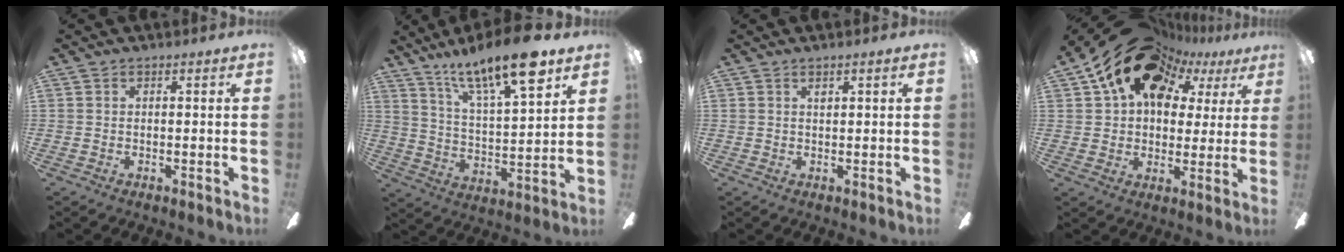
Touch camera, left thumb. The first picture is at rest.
{"total": 17.7, "force": [12.7, 4.7, 11.4], "torque": [-0.198, -0.067, 0.209]}
{"total": 0.9, "force": [0.7, 0.2, 0.6], "torque": [-0.014, 0.000, 0.012]}
{"total": 18.5, "force": [11.8, 11.3, 8.7], "torque": [-0.165, -0.062, 0.210]}